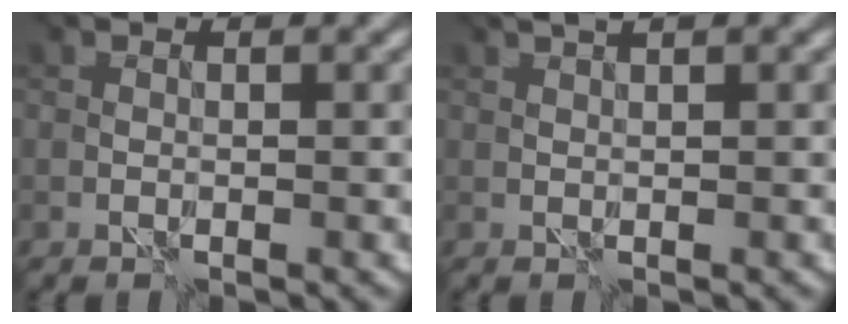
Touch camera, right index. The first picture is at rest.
{"total": 1.3, "force": [1.2, -0.6, 0.4], "torque": [-0.004, 0.004, 0.019]}